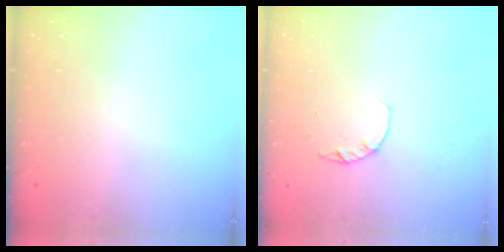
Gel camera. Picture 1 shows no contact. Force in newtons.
{"total": 2.2, "press": 2.2, "slide": 0.4}